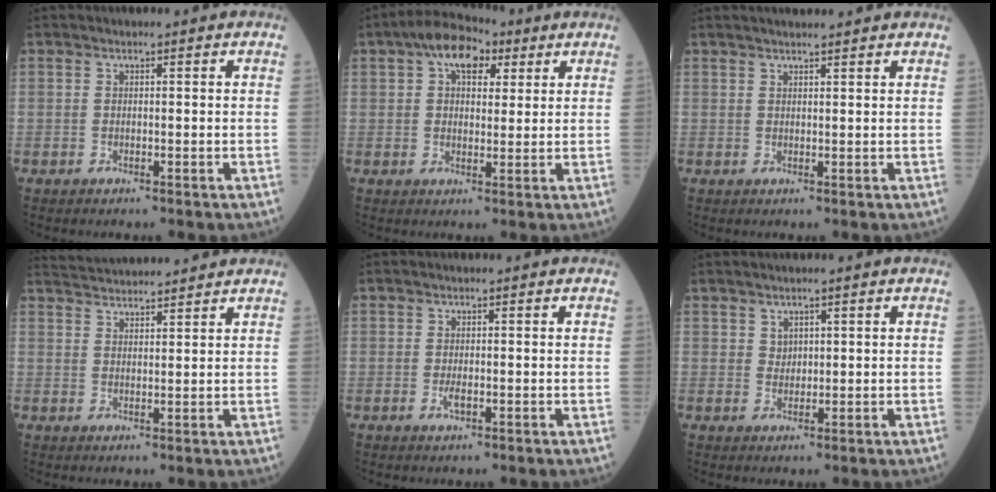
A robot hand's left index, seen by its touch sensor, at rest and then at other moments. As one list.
[{"total": 7.6, "force": [3.7, 4.1, 5.2], "torque": [-0.090, 0.033, 0.056]}, {"total": 4.4, "force": [4.0, 0.3, 1.8], "torque": [-0.023, 0.023, 0.055]}, {"total": 8.8, "force": [8.6, -0.1, 2.0], "torque": [-0.044, 0.031, 0.133]}, {"total": 1.2, "force": [-0.2, 0.4, 1.1], "torque": [-0.024, -0.003, -0.002]}, {"total": 1.5, "force": [1.0, 1.0, 0.5], "torque": [-0.007, 0.002, 0.019]}]